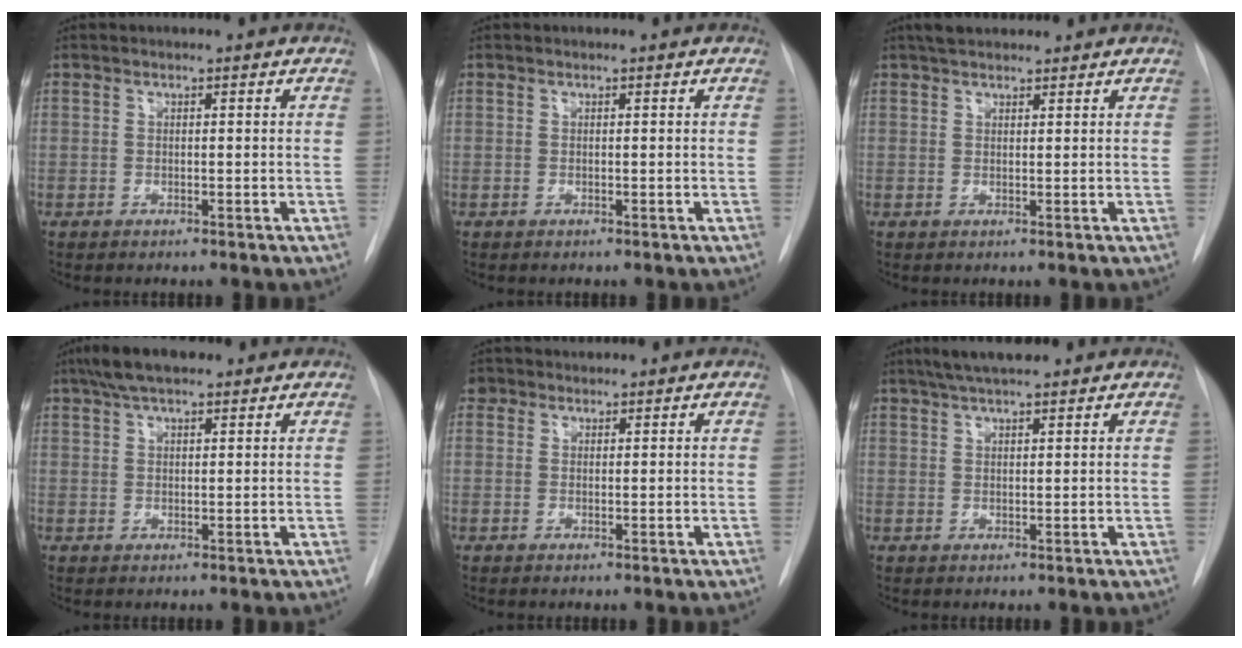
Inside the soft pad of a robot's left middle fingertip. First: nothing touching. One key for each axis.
{"total": 0.0}
{"total": 4.6, "fx": 3.9, "fy": 1.5, "fz": 1.8, "tx": -0.026, "ty": 0.030, "tz": 0.063}
{"total": 6.3, "fx": 4.7, "fy": 2.0, "fz": 3.8, "tx": -0.072, "ty": 0.024, "tz": 0.081}
{"total": 1.9, "fx": 1.2, "fy": 1.4, "fz": 0.0, "tx": 0.005, "ty": 0.014, "tz": 0.019}
{"total": 5.8, "fx": 4.8, "fy": 0.8, "fz": 3.3, "tx": -0.056, "ty": 0.023, "tz": 0.080}